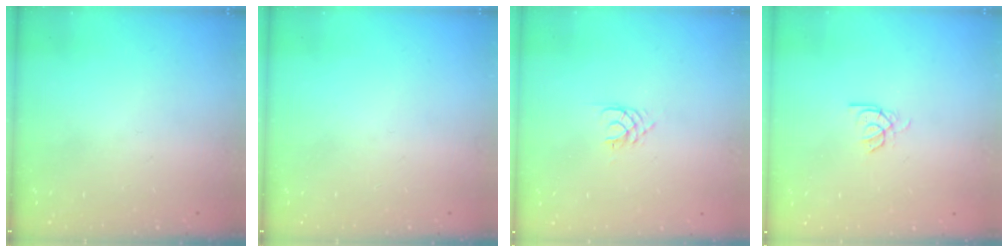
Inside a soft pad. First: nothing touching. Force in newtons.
{"total": 0.0}
{"total": 1.7, "press": 1.7, "slide": 0.2}
{"total": 2.2, "press": 2.2, "slide": 0.2}